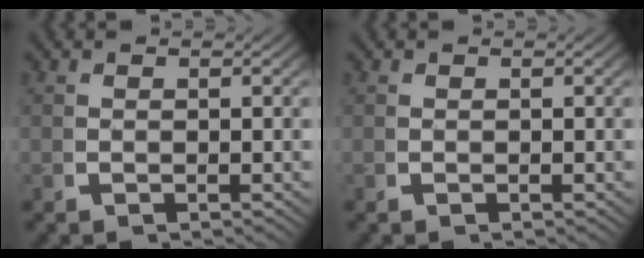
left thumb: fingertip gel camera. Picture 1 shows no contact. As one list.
[{"total": 0.0}]